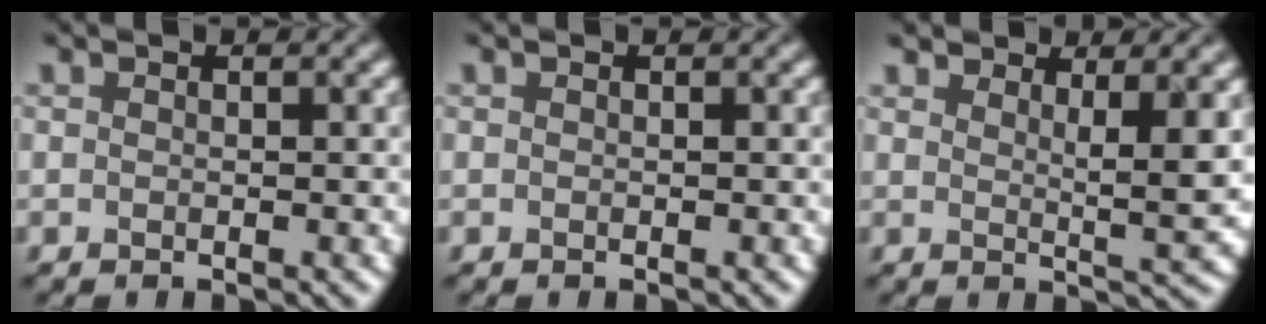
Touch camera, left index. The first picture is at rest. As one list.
[{"total": 0.0}, {"total": 3.7, "force": [2.4, 1.0, 2.6], "torque": [-0.039, -0.007, 0.040]}]